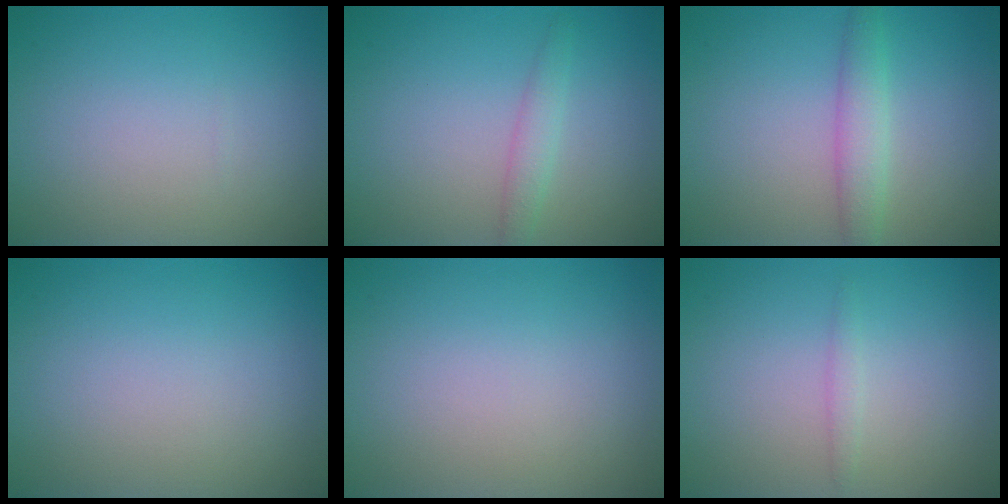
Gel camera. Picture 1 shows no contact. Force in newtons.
{"total": 1.5, "press": 1.5, "slide": 0.1}
{"total": 2.8, "press": 2.8, "slide": 0.1}
{"total": 0.0}
{"total": 0.0}
{"total": 0.7, "press": 0.7, "slide": 0.0}